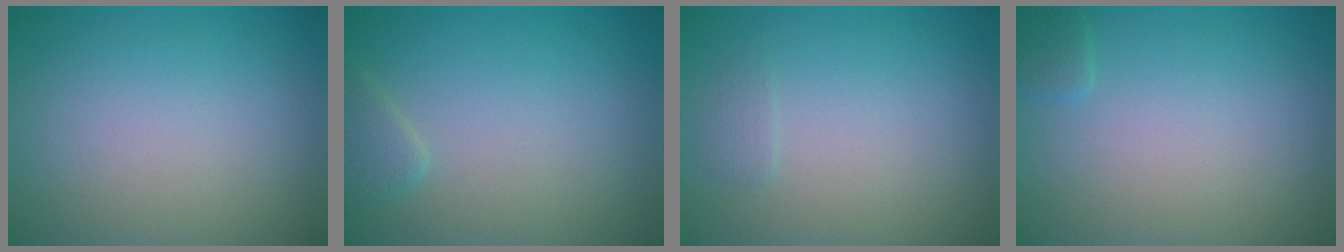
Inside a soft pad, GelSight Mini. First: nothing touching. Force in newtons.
{"total": 1.4, "press": 1.4, "slide": 0.1}
{"total": 0.7, "press": 0.7, "slide": 0.2}
{"total": 0.9, "press": 0.8, "slide": 0.1}